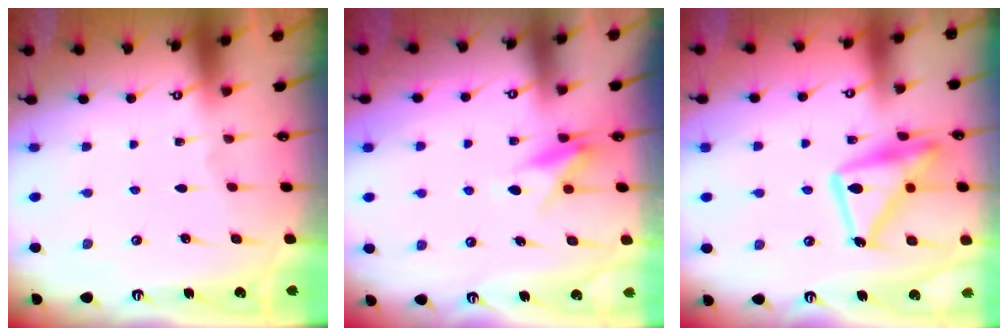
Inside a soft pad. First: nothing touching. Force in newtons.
{"total": 8.0, "press": 8.0, "slide": 0.5}
{"total": 17.7, "press": 17.6, "slide": 1.3}